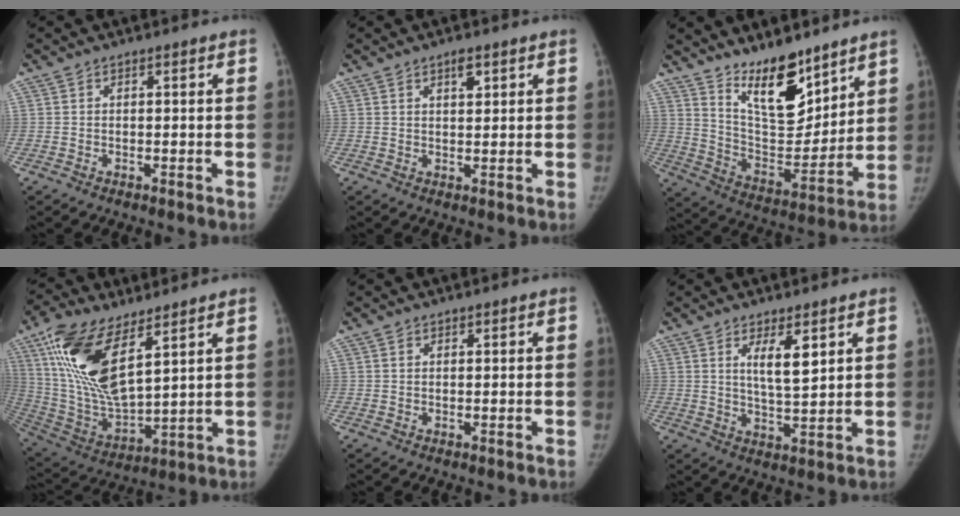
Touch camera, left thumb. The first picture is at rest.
{"total": 2.6, "force": [1.5, 1.1, 1.8], "torque": [-0.020, -0.008, 0.025]}
{"total": 15.6, "force": [11.2, 6.0, 9.0], "torque": [-0.098, -0.093, 0.205]}
{"total": 19.2, "force": [9.3, 7.7, 14.9], "torque": [-0.297, -0.041, 0.189]}
{"total": 0.7, "force": [0.5, 0.5, 0.2], "torque": [0.003, -0.002, 0.006]}
{"total": 6.2, "force": [2.9, 1.8, 5.2], "torque": [-0.079, -0.028, 0.056]}